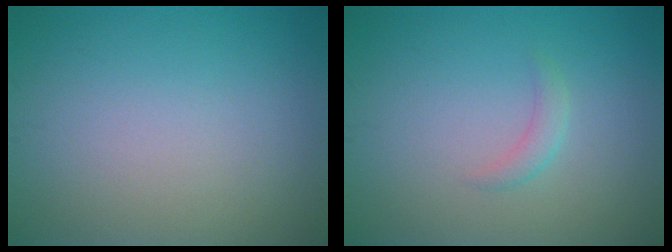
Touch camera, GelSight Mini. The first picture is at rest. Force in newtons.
{"total": 1.2, "press": 1.2, "slide": 0.1}